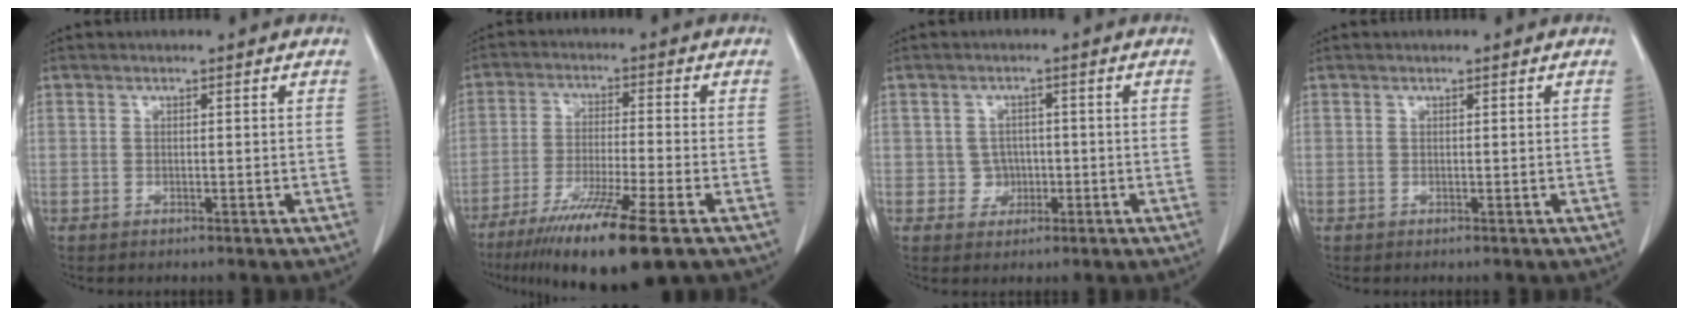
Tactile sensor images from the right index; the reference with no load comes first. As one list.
[{"total": 13.5, "force": [-8.5, 0.0, 10.4], "torque": [-0.190, -0.043, -0.148]}, {"total": 2.9, "force": [-0.4, 2.8, 0.3], "torque": [0.005, 0.009, -0.003]}, {"total": 0.0}]